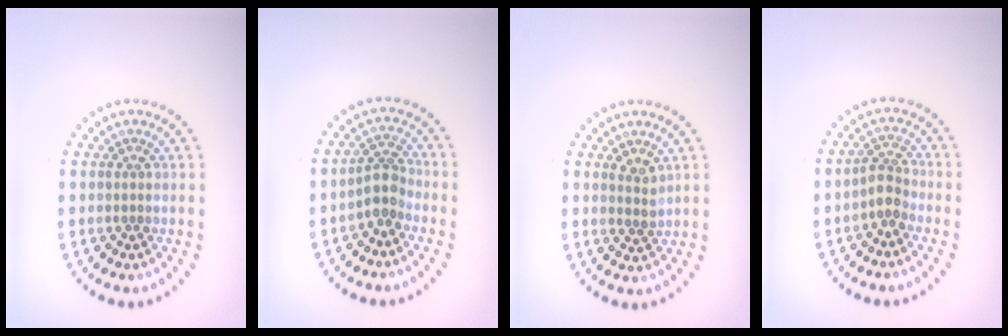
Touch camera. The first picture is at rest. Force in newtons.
{"total": 2.4, "press": 1.9, "slide": 1.5}
{"total": 1.5, "press": 1.1, "slide": 1.0}
{"total": 2.1, "press": 1.6, "slide": 1.4}